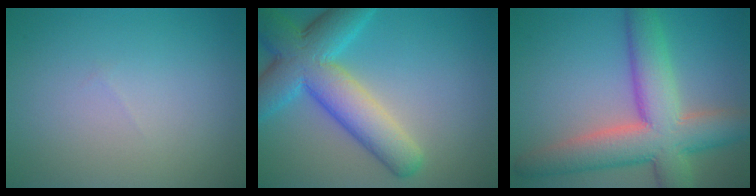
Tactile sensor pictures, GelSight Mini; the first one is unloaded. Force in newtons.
{"total": 9.0, "press": 9.0, "slide": 0.3}
{"total": 9.5, "press": 9.5, "slide": 0.8}